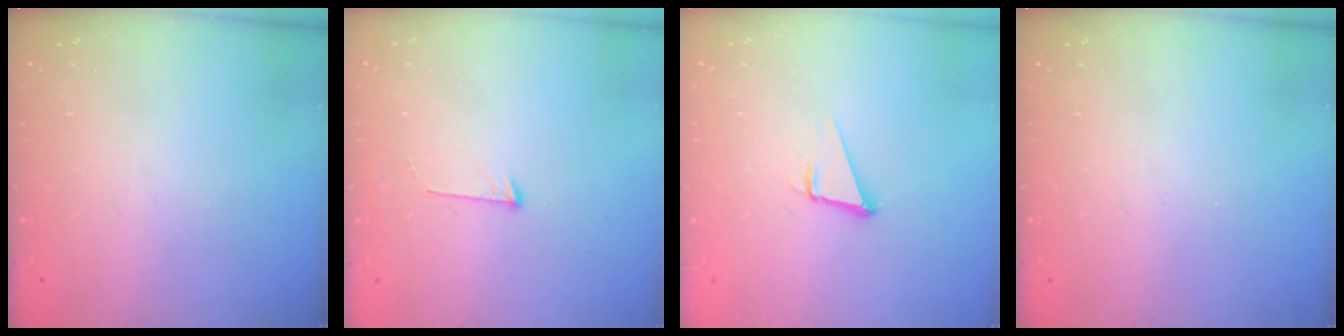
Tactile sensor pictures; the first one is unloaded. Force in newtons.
{"total": 5.5, "press": 5.5, "slide": 0.5}
{"total": 4.8, "press": 3.6, "slide": 3.1}
{"total": 0.0}